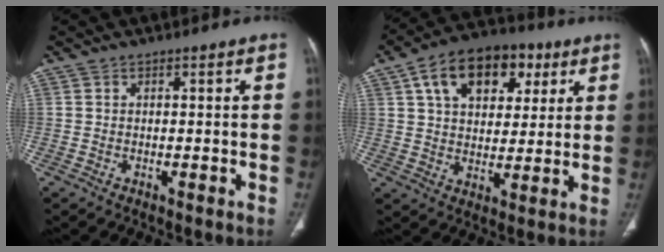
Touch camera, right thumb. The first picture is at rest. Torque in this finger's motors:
{"motor_torque": [-0.83, 1.88, 0.04, 0.05, 0.25]}